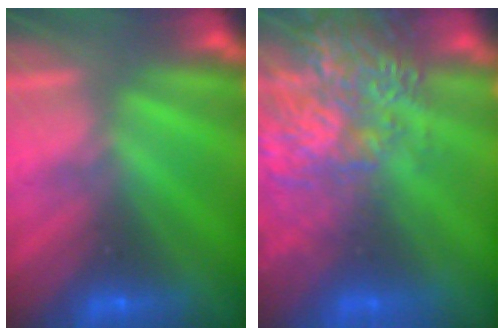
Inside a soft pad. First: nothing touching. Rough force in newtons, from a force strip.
{"total": 5.5}